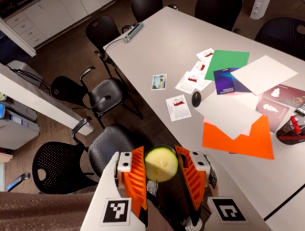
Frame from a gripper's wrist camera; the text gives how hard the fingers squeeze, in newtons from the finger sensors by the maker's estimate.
{"total": 11.5, "left": 11.4, "right": 11.5}